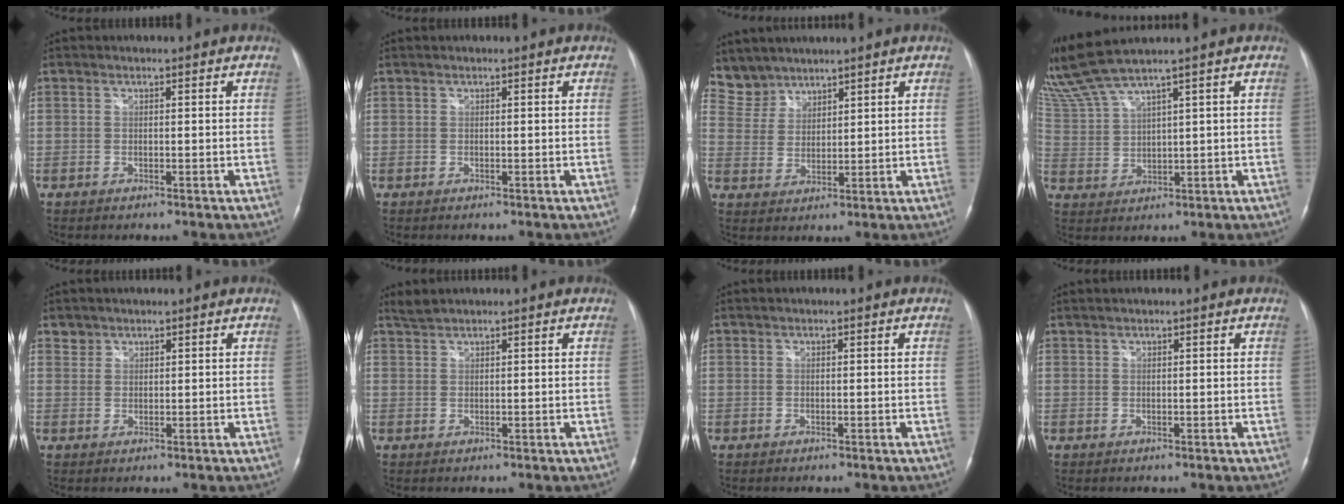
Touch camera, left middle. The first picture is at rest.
{"total": 0.0}
{"total": 5.2, "force": [4.7, 2.0, -0.7], "torque": [0.013, 0.007, 0.104]}
{"total": 7.1, "force": [6.1, -1.2, 3.3], "torque": [-0.088, 0.009, 0.137]}
{"total": 1.4, "force": [1.1, 0.9, -0.3], "torque": [0.013, 0.005, 0.016]}
{"total": 1.6, "force": [1.5, -0.1, 0.2], "torque": [-0.008, 0.011, 0.037]}
{"total": 0.0}
{"total": 0.8, "force": [0.7, -0.1, 0.3], "torque": [-0.010, 0.009, 0.020]}